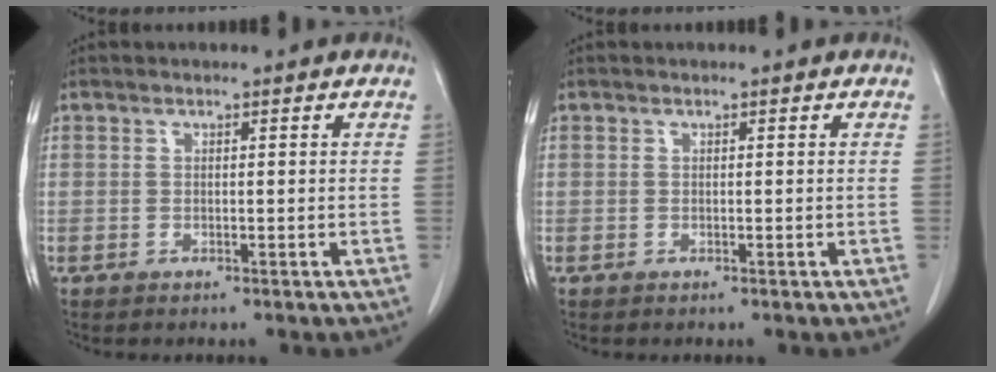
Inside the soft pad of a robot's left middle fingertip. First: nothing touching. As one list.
[{"total": 0.0}]